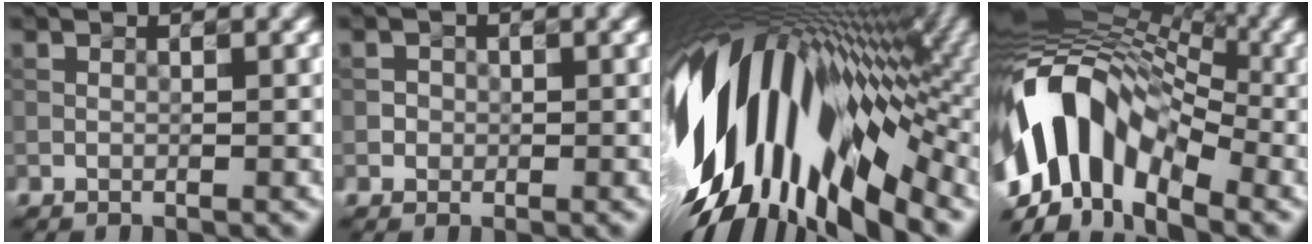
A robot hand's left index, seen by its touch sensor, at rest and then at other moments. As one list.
[{"total": 1.1, "force": [0.0, 1.1, 0.2], "torque": [0.011, 0.000, -0.004]}, {"total": 17.4, "force": [-1.8, 9.3, 14.6], "torque": [-0.246, 0.006, -0.050]}, {"total": 13.4, "force": [-3.2, 8.2, 10.1], "torque": [-0.181, 0.023, -0.070]}]